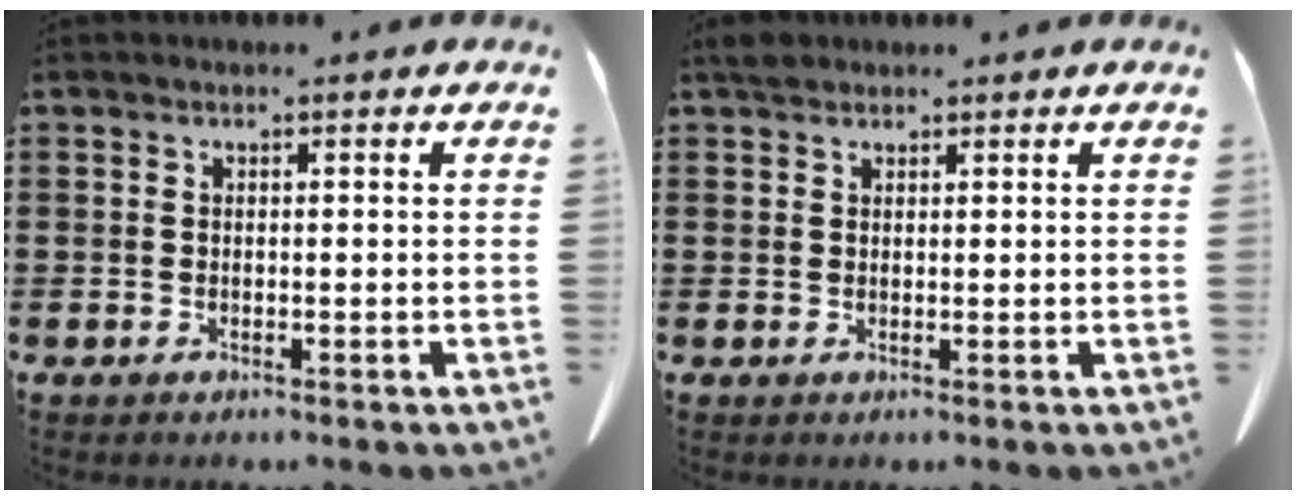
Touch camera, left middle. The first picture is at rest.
{"total": 1.7, "force": [1.5, 0.8, 0.6], "torque": [-0.008, 0.001, 0.026]}